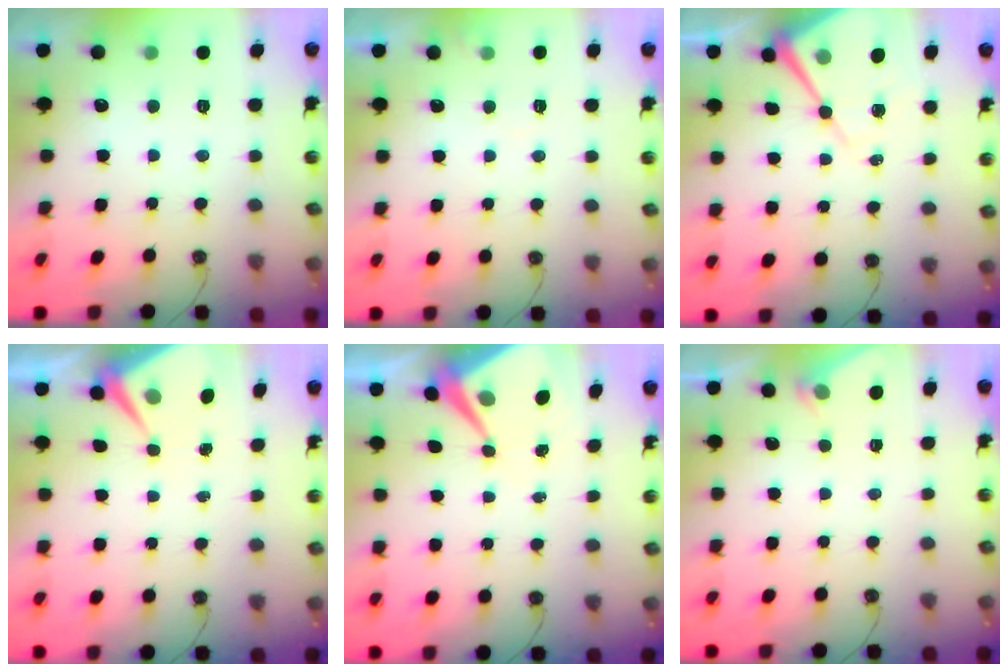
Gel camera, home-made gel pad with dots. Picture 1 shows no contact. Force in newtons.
{"total": 3.7, "press": 3.7, "slide": 0.6}
{"total": 11.4, "press": 11.3, "slide": 1.1}
{"total": 6.3, "press": 6.3, "slide": 0.8}
{"total": 7.0, "press": 7.0, "slide": 0.6}
{"total": 3.0, "press": 2.9, "slide": 0.4}